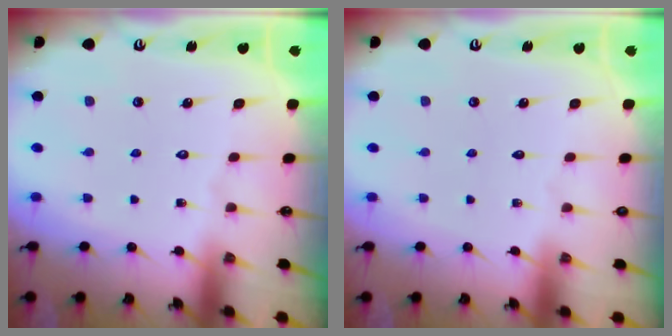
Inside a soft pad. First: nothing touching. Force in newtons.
{"total": 0.0}